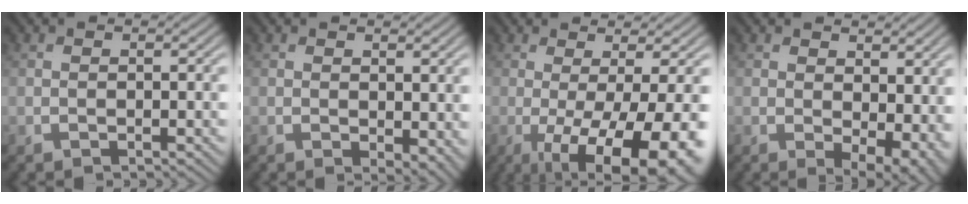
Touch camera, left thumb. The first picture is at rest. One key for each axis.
{"total": 3.5, "fx": 0.2, "fy": 2.0, "fz": 2.9, "tx": -0.038, "ty": -0.011, "tz": 0.007}
{"total": 12.4, "fx": -2.7, "fy": 3.2, "fz": 11.7, "tx": -0.143, "ty": 0.009, "tz": -0.029}
{"total": 6.3, "fx": 1.1, "fy": 3.5, "fz": 5.1, "tx": -0.069, "ty": -0.015, "tz": 0.025}